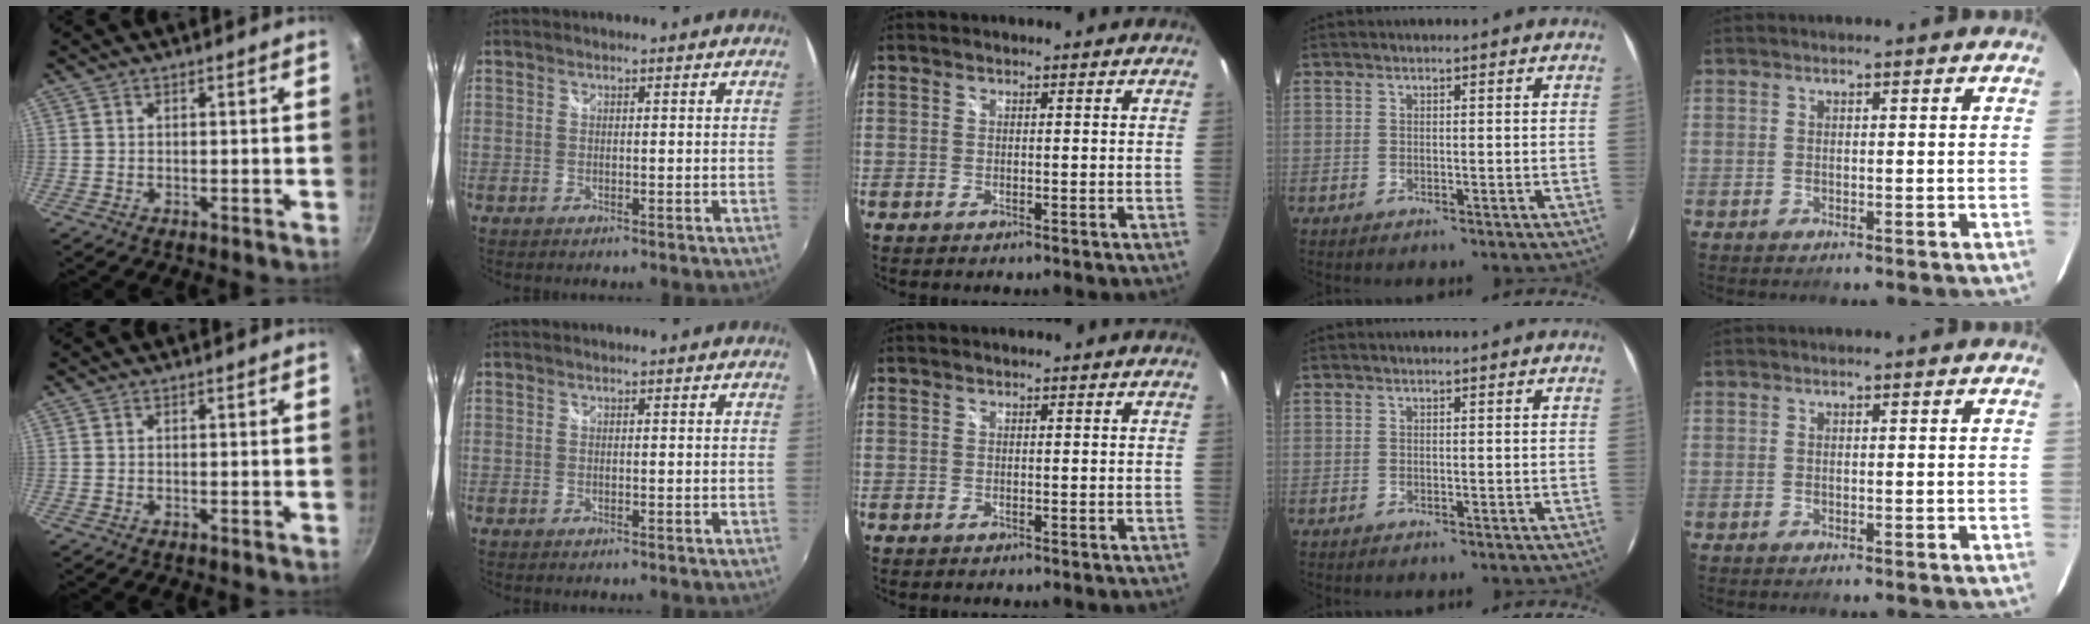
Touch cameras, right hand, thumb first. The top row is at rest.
{}